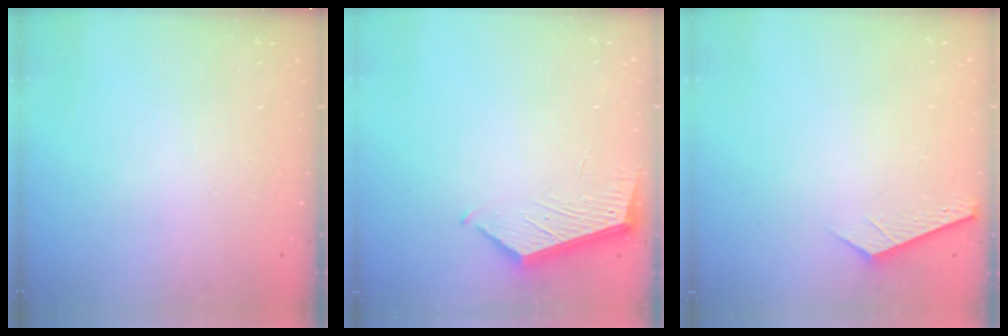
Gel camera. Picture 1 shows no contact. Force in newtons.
{"total": 5.4, "press": 5.4, "slide": 0.4}
{"total": 2.7, "press": 2.7, "slide": 0.3}